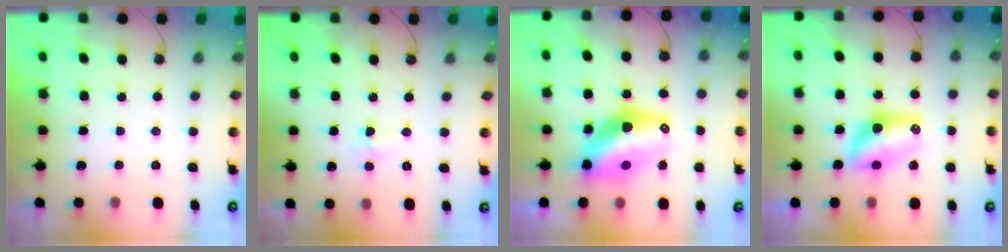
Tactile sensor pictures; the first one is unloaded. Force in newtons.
{"total": 2.7, "press": 2.6, "slide": 0.6}
{"total": 12.5, "press": 12.4, "slide": 1.0}
{"total": 9.7, "press": 8.8, "slide": 4.1}